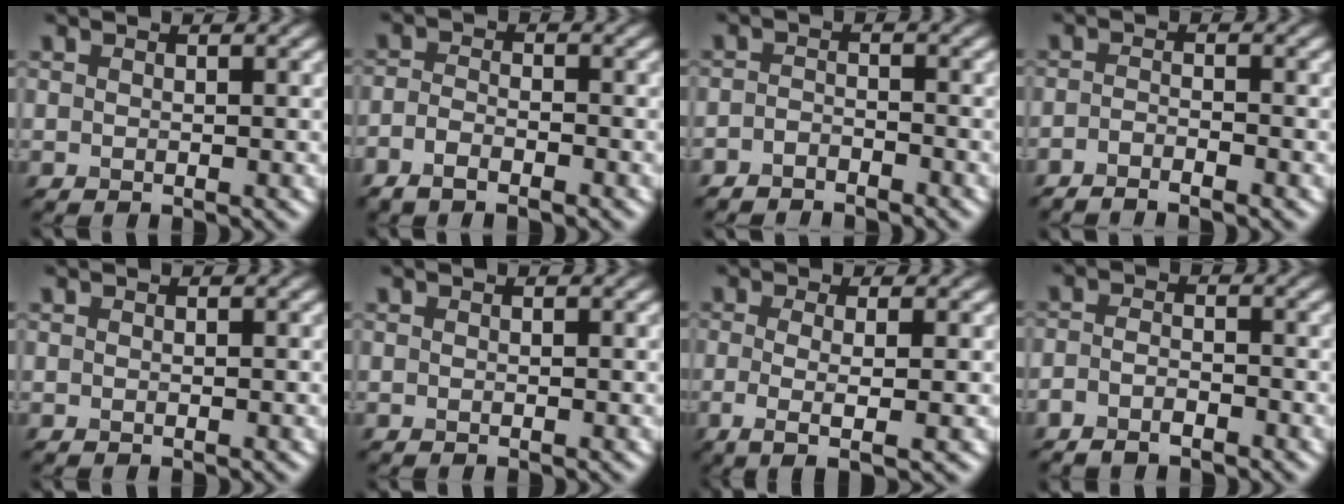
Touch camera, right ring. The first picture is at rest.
{"total": 2.4, "force": [-1.6, 0.9, 1.6], "torque": [-0.033, -0.001, -0.038]}
{"total": 1.9, "force": [-1.8, 0.5, 0.4], "torque": [-0.007, -0.001, -0.038]}
{"total": 2.1, "force": [-1.6, 0.3, 1.4], "torque": [-0.025, -0.004, -0.037]}
{"total": 0.0}
{"total": 0.0}
{"total": 3.7, "force": [-0.4, 1.0, 3.5], "torque": [-0.061, -0.007, -0.009]}
{"total": 2.1, "force": [-1.6, 0.7, 1.1], "torque": [-0.024, -0.001, -0.037]}